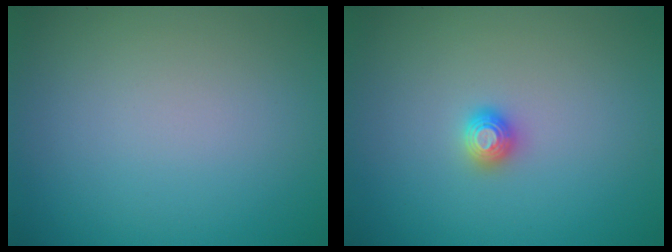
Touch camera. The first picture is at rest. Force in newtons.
{"total": 1.2, "press": 1.2, "slide": 0.1}